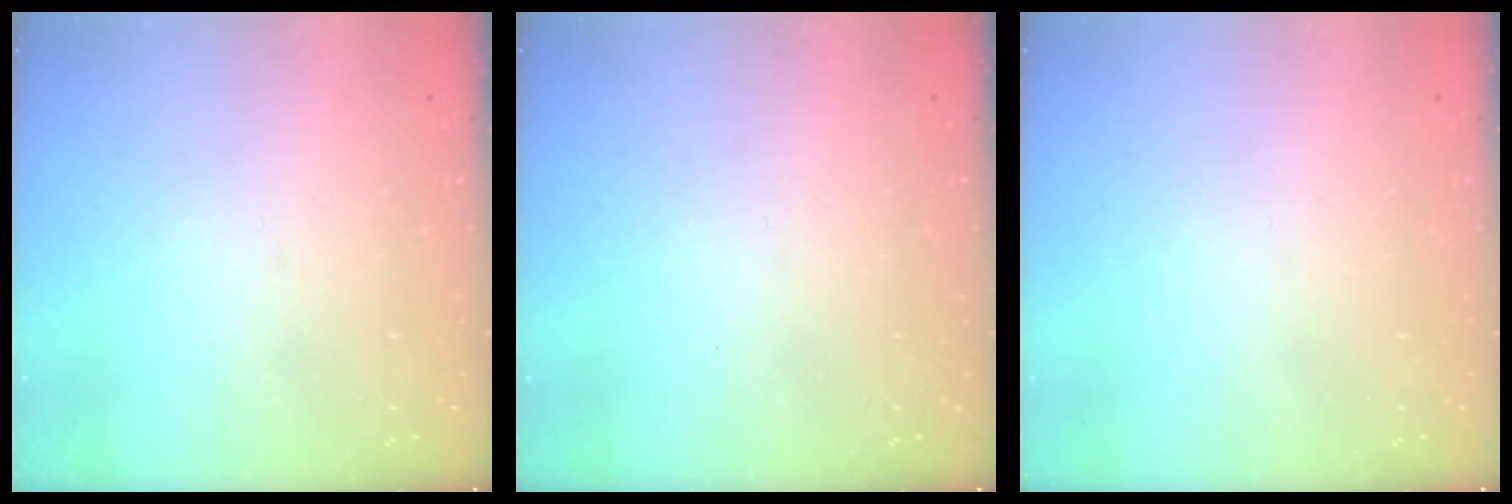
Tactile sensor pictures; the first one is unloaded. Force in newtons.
{"total": 0.0}
{"total": 1.7, "press": 1.6, "slide": 0.1}